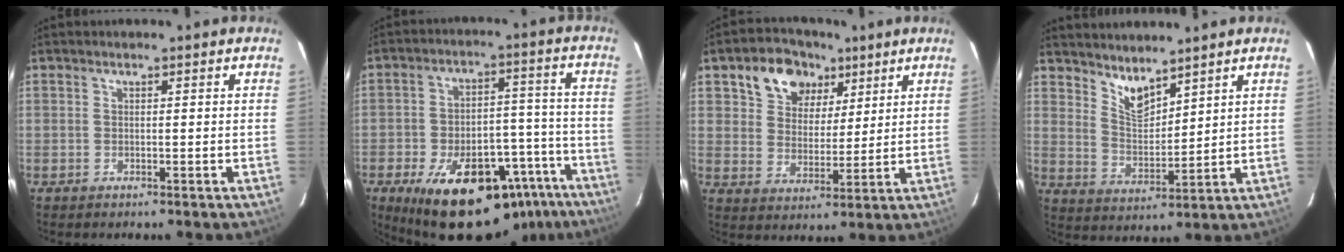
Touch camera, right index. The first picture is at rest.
{"total": 25.8, "force": [-16.9, 12.1, 15.3], "torque": [-0.243, 0.020, -0.214]}
{"total": 10.7, "force": [5.7, 7.9, 4.4], "torque": [-0.093, 0.031, 0.102]}
{"total": 6.5, "force": [5.3, 2.0, 3.1], "torque": [-0.052, -0.007, 0.104]}